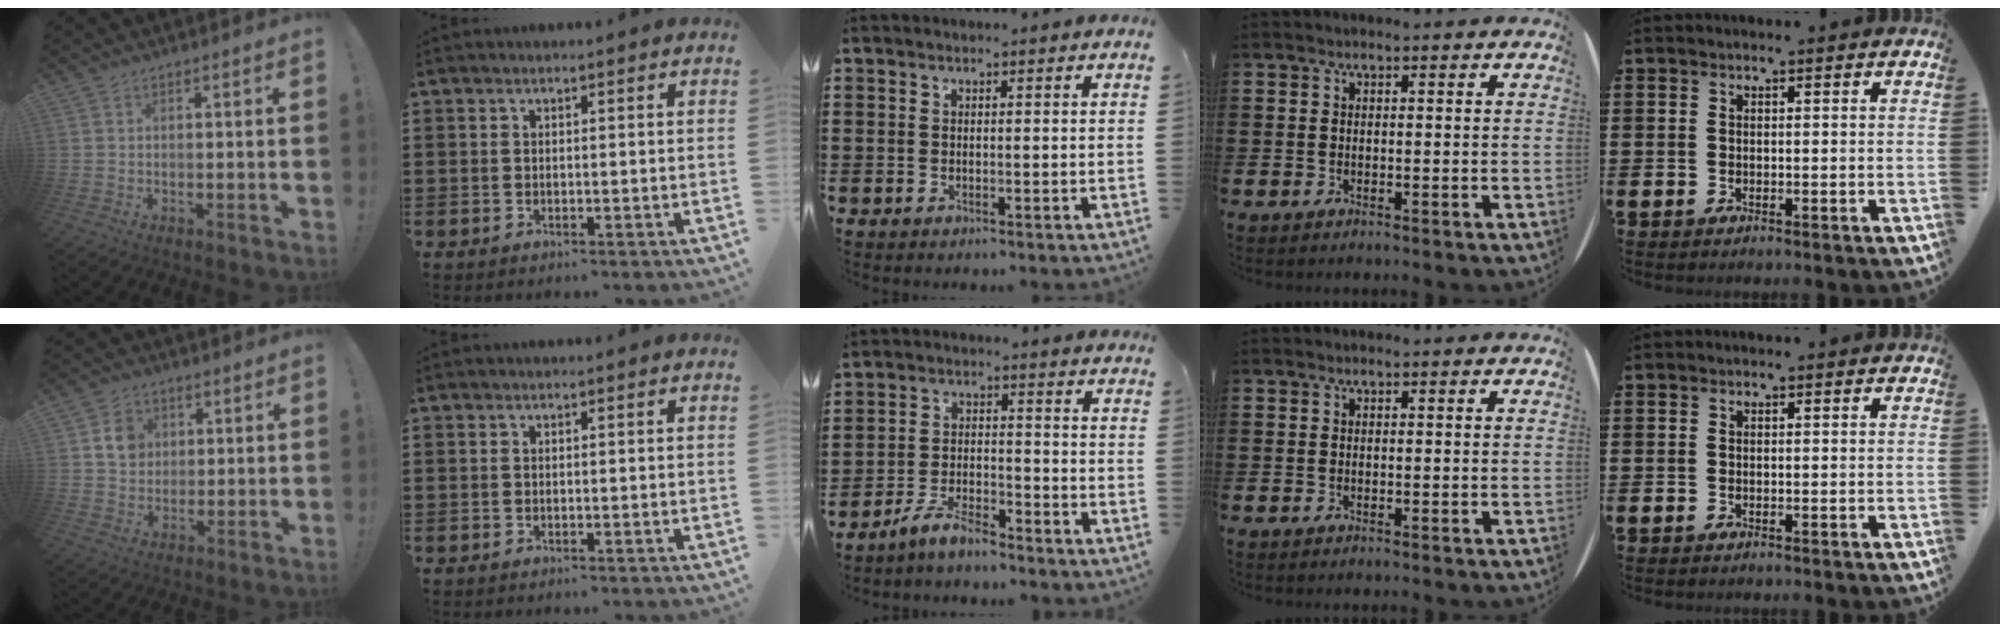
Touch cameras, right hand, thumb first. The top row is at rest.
{"thumb": {"total": 6.9, "force": [2.0, 6.1, 2.5], "torque": [-0.019, -0.006, 0.038]}, "middle": {"total": 5.6, "force": [-5.2, 1.1, 2.0], "torque": [-0.044, 0.005, -0.103]}}